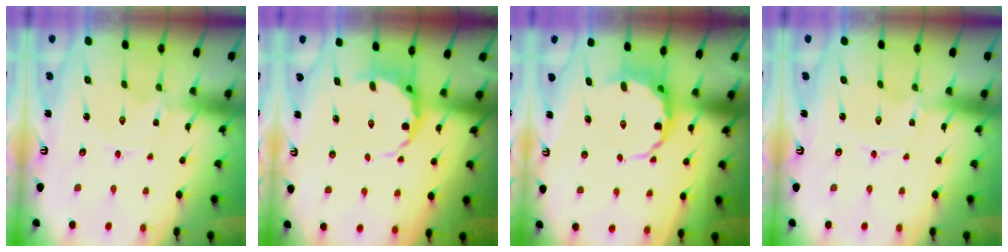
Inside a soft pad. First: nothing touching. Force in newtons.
{"total": 6.9, "press": 6.4, "slide": 2.6}
{"total": 7.3, "press": 7.0, "slide": 2.0}
{"total": 0.0}